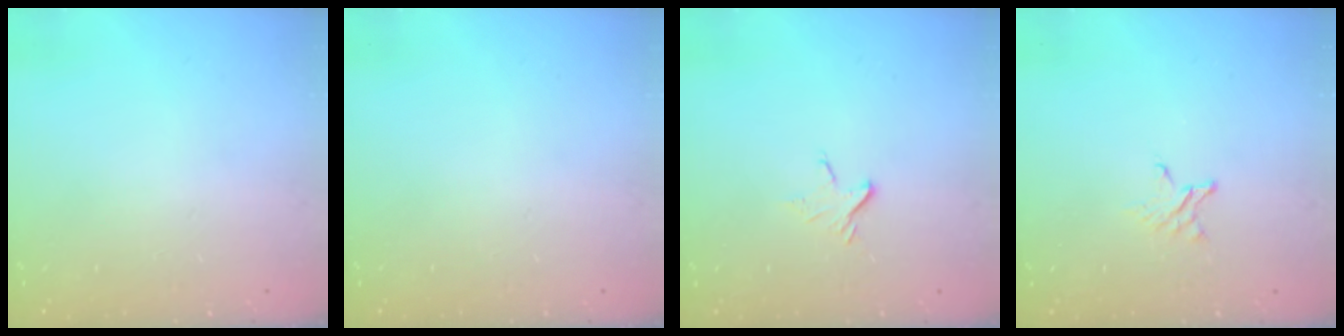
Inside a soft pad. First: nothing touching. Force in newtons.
{"total": 0.0}
{"total": 3.7, "press": 3.7, "slide": 0.3}
{"total": 2.3, "press": 2.3, "slide": 0.2}